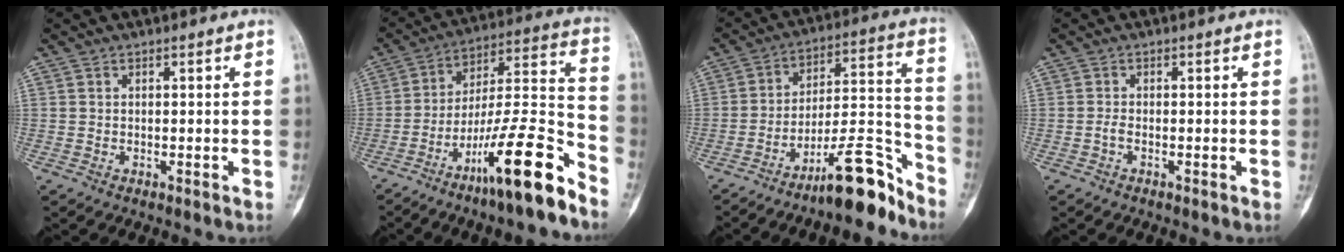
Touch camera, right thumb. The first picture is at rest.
{"total": 19.2, "force": [-12.3, 2.4, 14.5], "torque": [-0.251, 0.082, -0.207]}
{"total": 14.6, "force": [-10.9, 3.3, 9.1], "torque": [-0.115, 0.110, -0.178]}
{"total": 0.8, "force": [-0.4, 0.2, 0.7], "torque": [-0.016, 0.000, -0.010]}